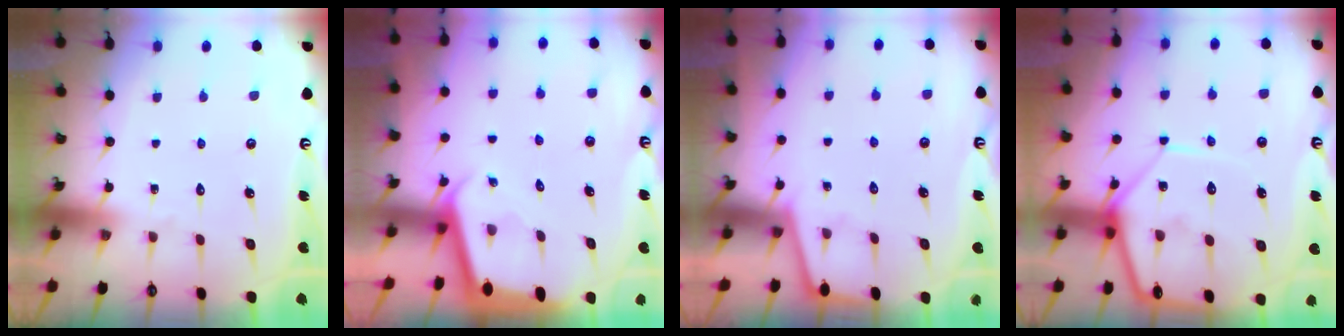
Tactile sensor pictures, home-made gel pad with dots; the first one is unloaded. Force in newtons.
{"total": 1.9, "press": 1.9, "slide": 0.1}
{"total": 1.7, "press": 1.7, "slide": 0.1}
{"total": 11.6, "press": 11.6, "slide": 1.0}